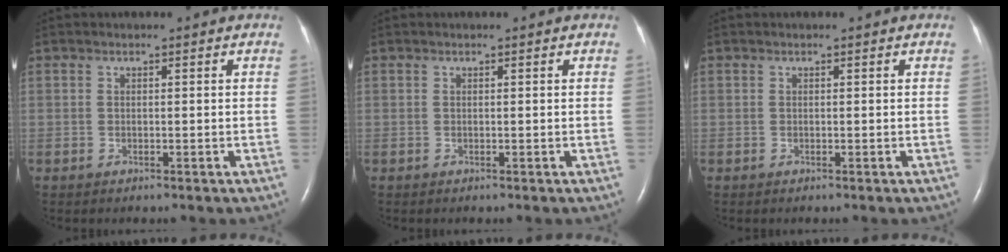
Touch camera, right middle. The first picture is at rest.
{"total": 0.0}
{"total": 0.0}